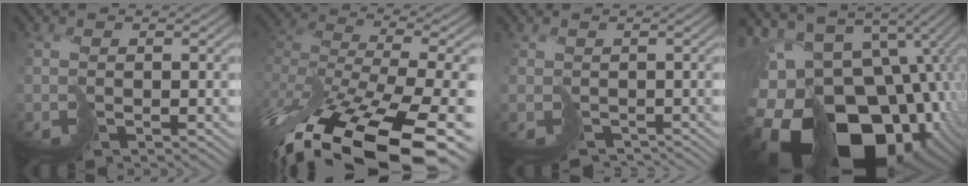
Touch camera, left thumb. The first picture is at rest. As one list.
[{"total": 16.7, "force": [-10.3, 6.7, 11.3], "torque": [-0.215, -0.043, -0.128]}, {"total": 2.3, "force": [-2.0, 1.2, 0.0], "torque": [0.011, -0.011, -0.025]}, {"total": 21.0, "force": [-5.6, 15.3, 13.1], "torque": [-0.261, -0.032, -0.058]}]